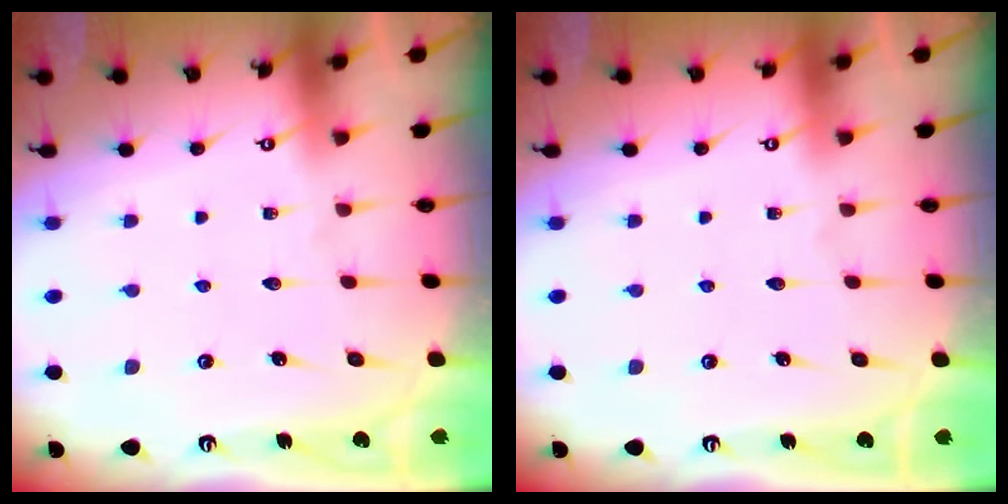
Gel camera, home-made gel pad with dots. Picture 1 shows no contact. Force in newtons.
{"total": 0.0}